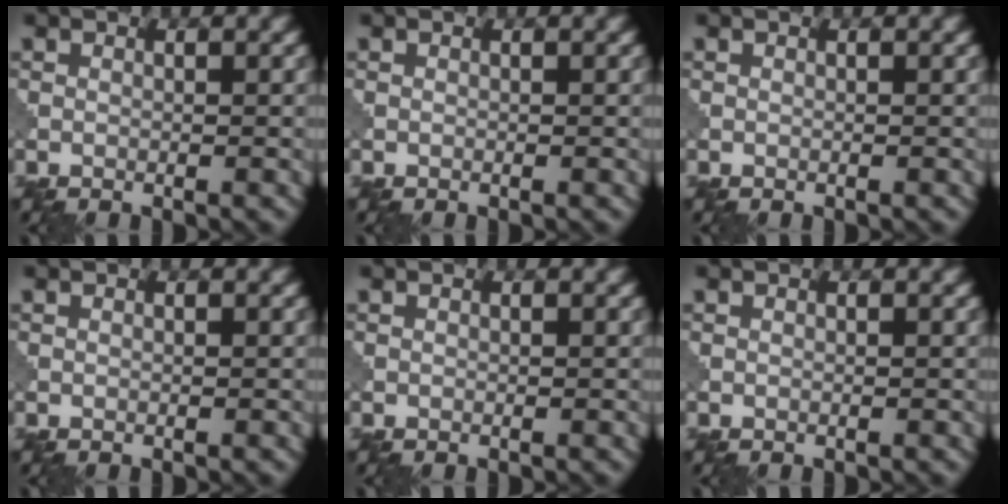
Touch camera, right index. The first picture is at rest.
{"total": 0.0}
{"total": 0.0}
{"total": 0.0}
{"total": 0.0}
{"total": 0.0}